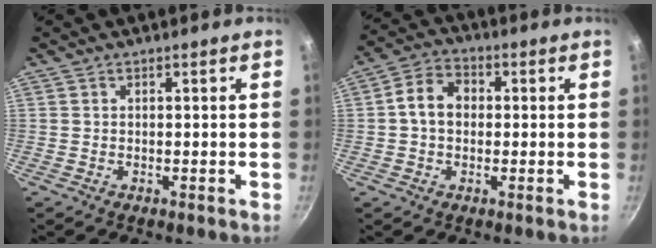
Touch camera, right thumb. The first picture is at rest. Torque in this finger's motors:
{"motor_torque": [0.52, 1.55, 1.00, -0.11, 0.03]}